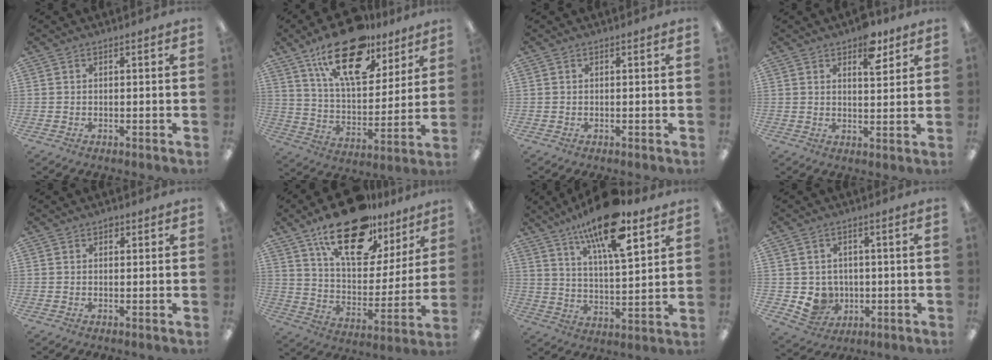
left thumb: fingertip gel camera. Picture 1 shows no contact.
{"total": 22.3, "force": [14.2, 10.3, 13.9], "torque": [-0.224, -0.068, 0.245]}
{"total": 0.0}
{"total": 8.2, "force": [5.1, 3.9, 5.0], "torque": [-0.047, -0.030, 0.082]}
{"total": 1.4, "force": [0.9, 0.9, 0.6], "torque": [-0.005, -0.001, 0.014]}
{"total": 21.7, "force": [14.6, 9.8, 12.7], "torque": [-0.195, -0.089, 0.252]}
{"total": 18.8, "force": [12.5, 6.0, 12.6], "torque": [-0.216, -0.061, 0.204]}
{"total": 6.2, "force": [-0.1, 6.1, 1.3], "torque": [-0.036, -0.002, 0.008]}